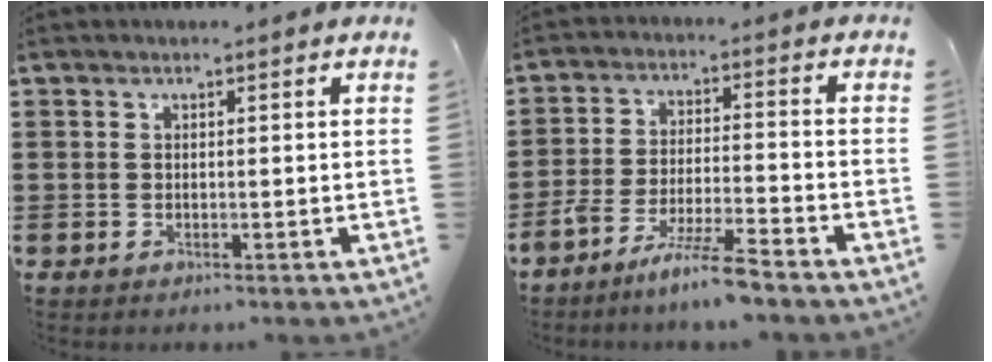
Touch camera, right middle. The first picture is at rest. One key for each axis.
{"total": 7.1, "fx": -6.2, "fy": -0.4, "fz": 3.4, "tx": -0.074, "ty": -0.016, "tz": -0.120}